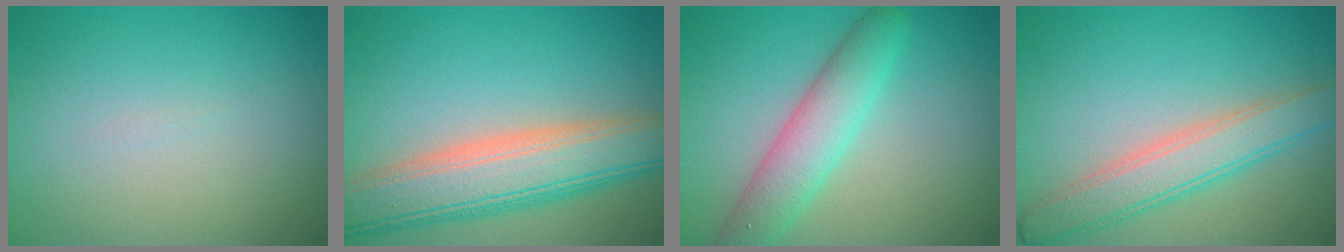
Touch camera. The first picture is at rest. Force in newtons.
{"total": 8.4, "press": 8.4, "slide": 0.6}
{"total": 4.7, "press": 4.7, "slide": 0.1}
{"total": 4.5, "press": 4.5, "slide": 0.1}